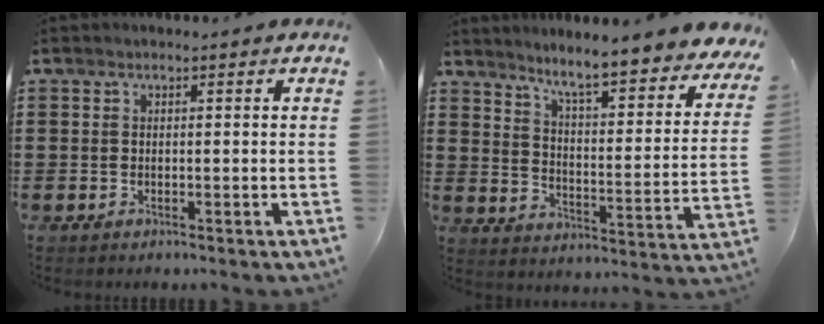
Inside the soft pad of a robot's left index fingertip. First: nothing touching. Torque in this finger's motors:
{"motor_torque": [2.14, 0.00, 0.99, 0.19]}